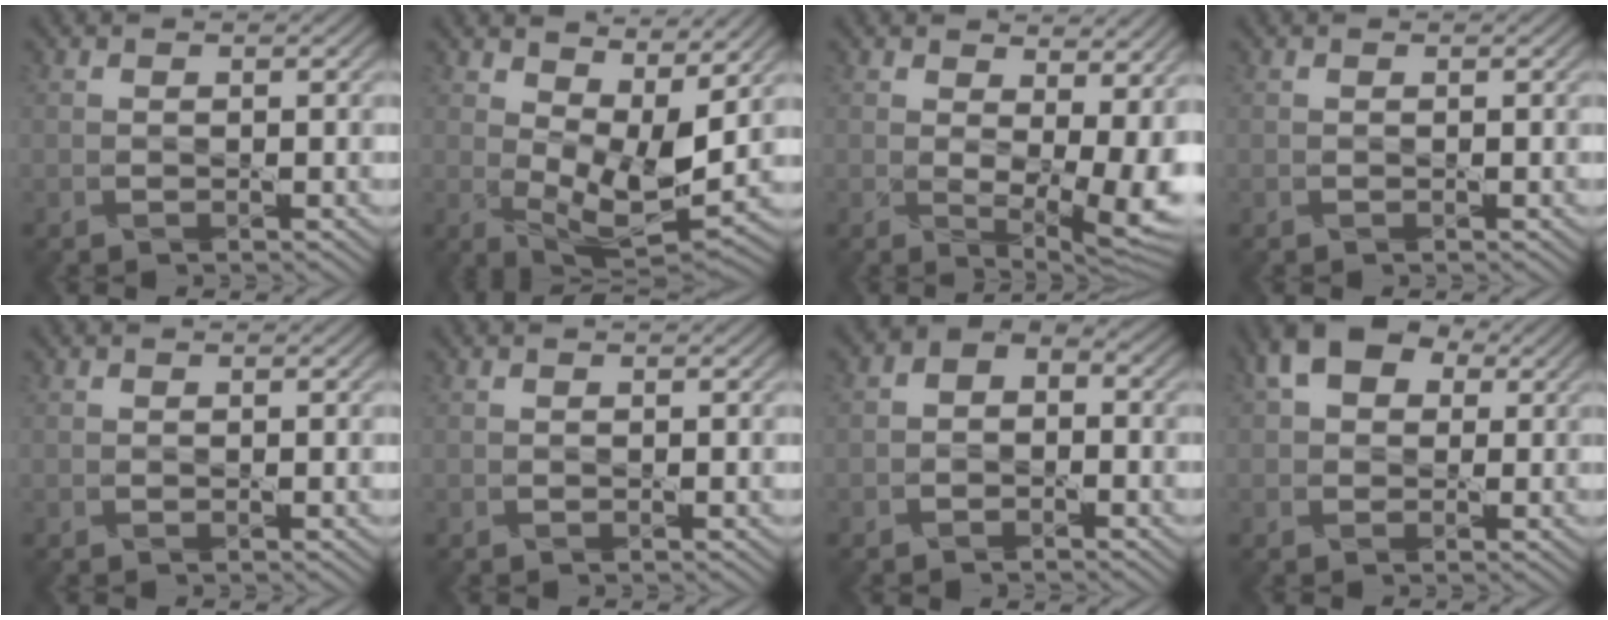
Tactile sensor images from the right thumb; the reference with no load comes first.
{"total": 9.2, "force": [3.6, 4.1, 7.4], "torque": [-0.138, -0.012, 0.068]}
{"total": 9.2, "force": [0.9, 4.9, 7.8], "torque": [-0.107, -0.021, 0.038]}
{"total": 0.0}
{"total": 0.0}
{"total": 0.0}
{"total": 2.7, "force": [-0.7, 2.1, 1.6], "torque": [-0.024, 0.009, -0.024]}
{"total": 5.2, "force": [2.0, 3.9, 2.8], "torque": [-0.058, 0.018, 0.021]}